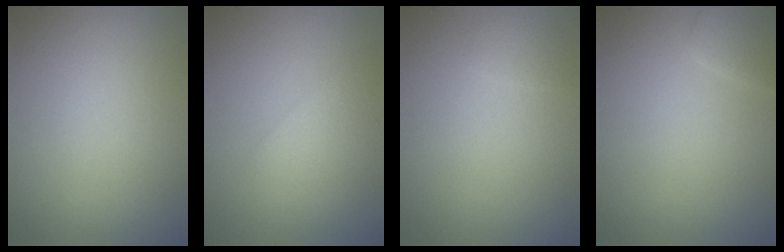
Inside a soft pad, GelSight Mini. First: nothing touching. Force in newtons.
{"total": 2.3, "press": 2.3, "slide": 0.2}
{"total": 0.9, "press": 0.9, "slide": 0.0}
{"total": 1.6, "press": 1.6, "slide": 0.0}